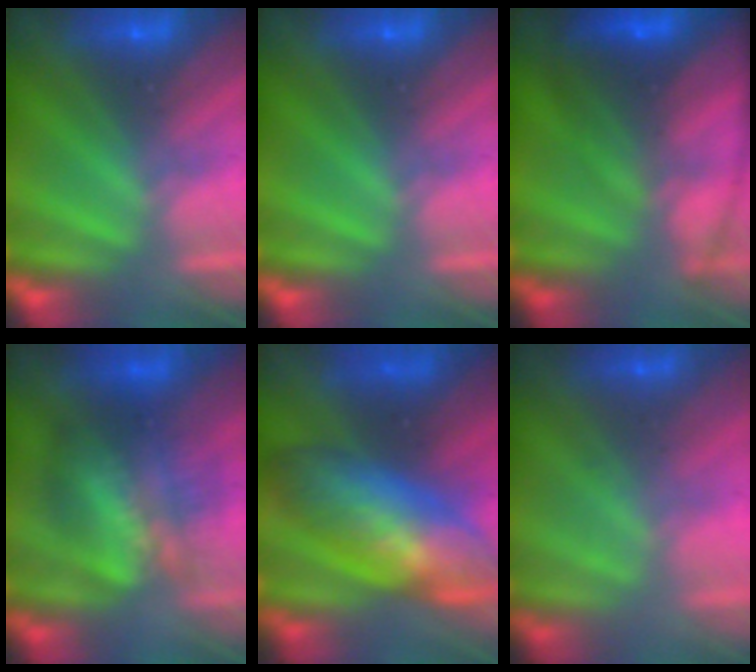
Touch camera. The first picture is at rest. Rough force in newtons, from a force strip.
{"total": 0.0}
{"total": 5.7}
{"total": 3.7}
{"total": 9.5}
{"total": 1.2}